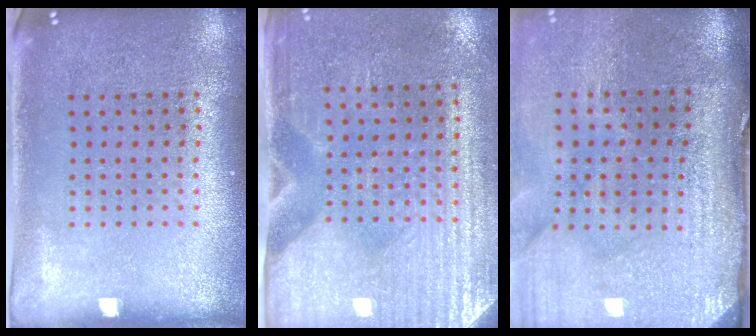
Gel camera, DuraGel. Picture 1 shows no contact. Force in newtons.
{"total": 3.0, "press": 2.7, "slide": 1.4}
{"total": 4.6, "press": 3.8, "slide": 2.6}